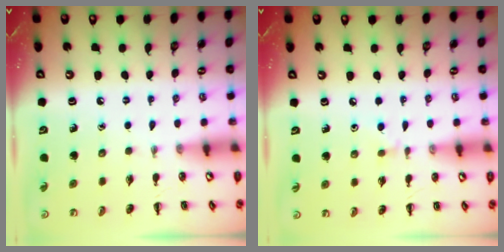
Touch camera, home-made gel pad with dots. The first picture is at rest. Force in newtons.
{"total": 3.8, "press": 3.5, "slide": 1.4}